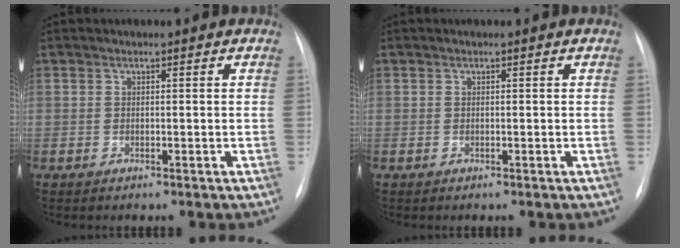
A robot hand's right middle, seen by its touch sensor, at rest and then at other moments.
{"total": 0.0}